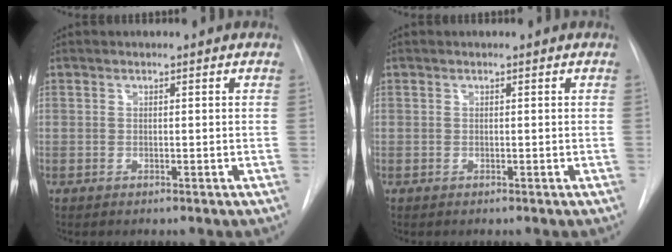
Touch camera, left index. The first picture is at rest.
{"total": 0.0}